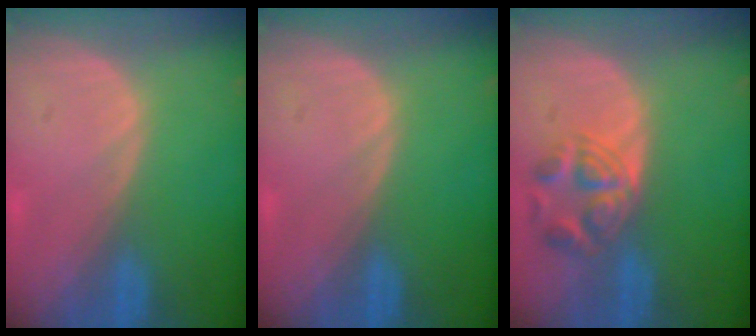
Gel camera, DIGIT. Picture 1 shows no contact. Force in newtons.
{"total": 0.0}
{"total": 5.4, "press": 5.2, "slide": 1.5}